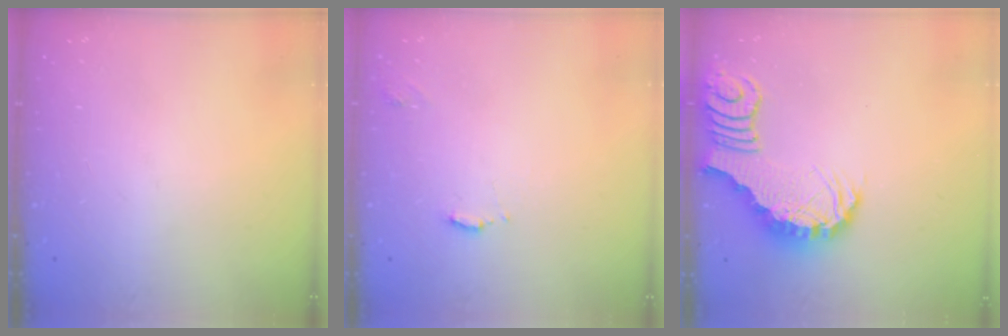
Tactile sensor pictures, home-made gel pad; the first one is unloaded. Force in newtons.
{"total": 5.1, "press": 5.1, "slide": 0.3}
{"total": 2.6, "press": 2.5, "slide": 0.5}